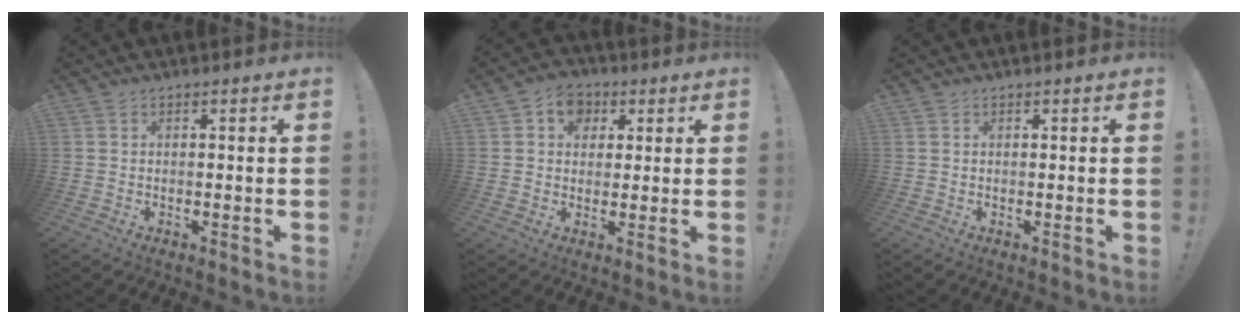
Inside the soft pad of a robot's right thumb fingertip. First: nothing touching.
{"total": 7.6, "force": [2.5, 6.6, 3.0], "torque": [-0.036, -0.006, 0.048]}
{"total": 0.0}